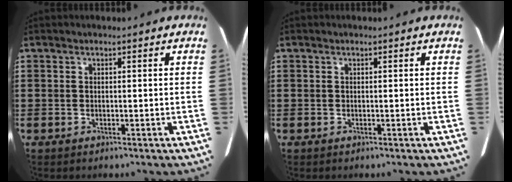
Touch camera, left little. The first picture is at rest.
{"total": 0.0}